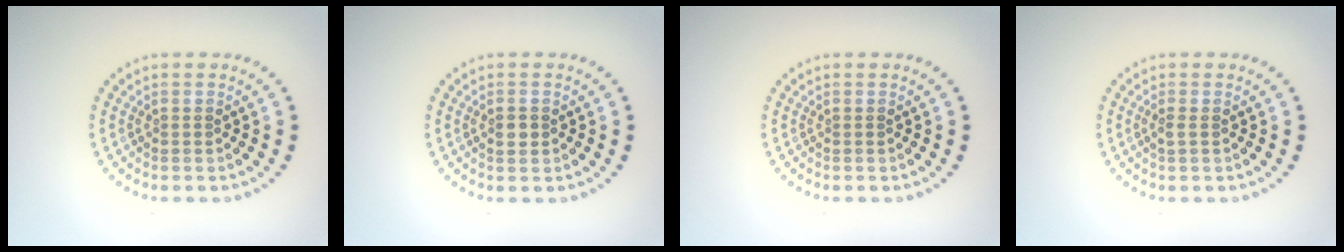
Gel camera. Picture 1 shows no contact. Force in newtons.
{"total": 1.0, "press": 1.0, "slide": 0.3}
{"total": 0.0}
{"total": 0.9, "press": 0.8, "slide": 0.4}